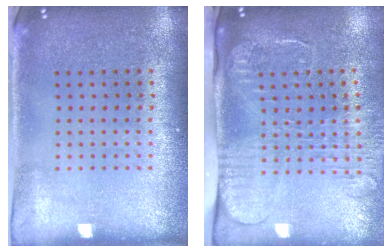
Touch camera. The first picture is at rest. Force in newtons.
{"total": 2.6, "press": 2.1, "slide": 1.7}